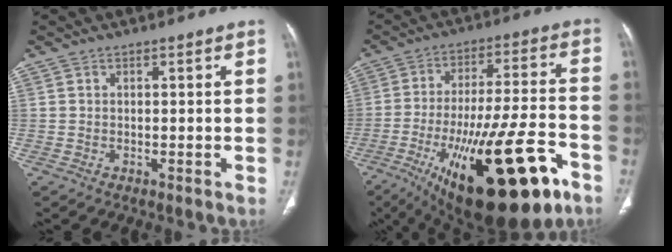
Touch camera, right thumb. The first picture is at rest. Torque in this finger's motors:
{"motor_torque": [2.25, 2.54, 2.23, -0.54, 0.76]}